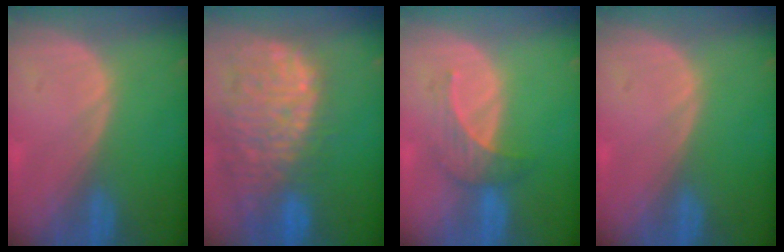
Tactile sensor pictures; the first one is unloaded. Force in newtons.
{"total": 14.0, "press": 11.7, "slide": 7.7}
{"total": 4.0, "press": 4.0, "slide": 0.5}
{"total": 0.0}